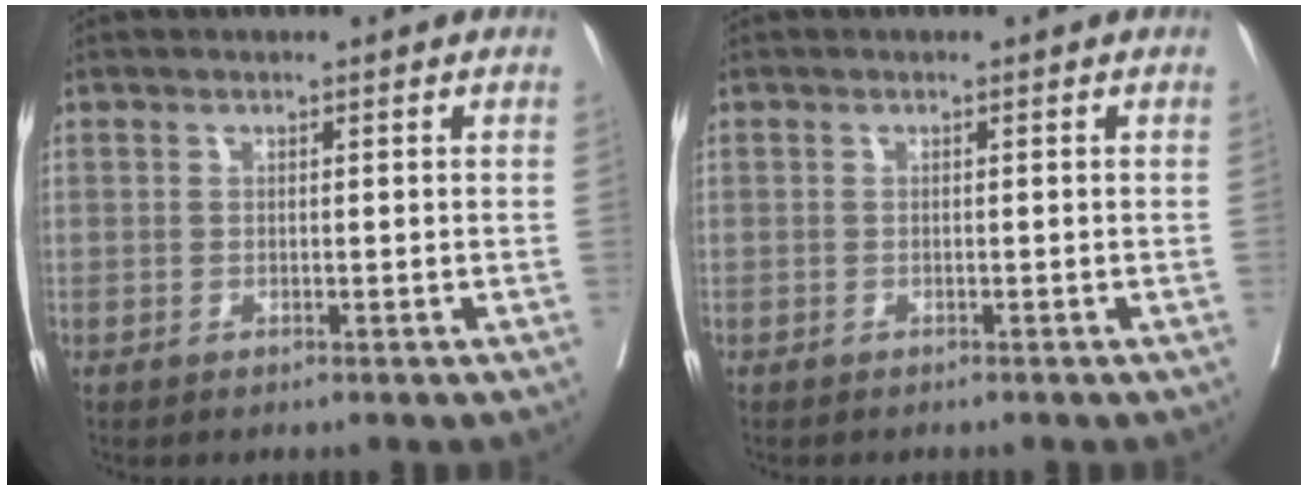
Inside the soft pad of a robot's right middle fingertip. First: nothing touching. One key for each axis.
{"total": 1.1, "fx": -1.0, "fy": 0.2, "fz": 0.3, "tx": -0.009, "ty": -0.003, "tz": -0.015}